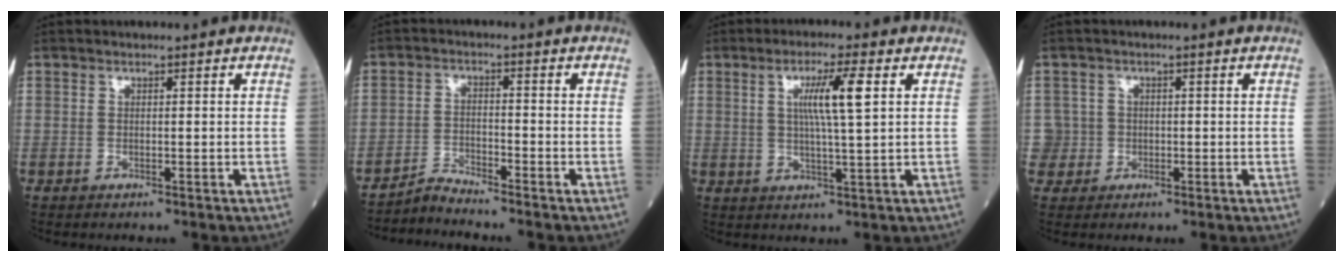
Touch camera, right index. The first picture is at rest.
{"total": 3.2, "force": [-3.1, -0.7, -0.5], "torque": [0.007, -0.018, -0.060]}
{"total": 6.7, "force": [1.8, -0.2, 6.4], "torque": [-0.117, 0.001, 0.033]}
{"total": 2.7, "force": [-0.4, 2.6, -0.6], "torque": [0.023, 0.009, -0.011]}